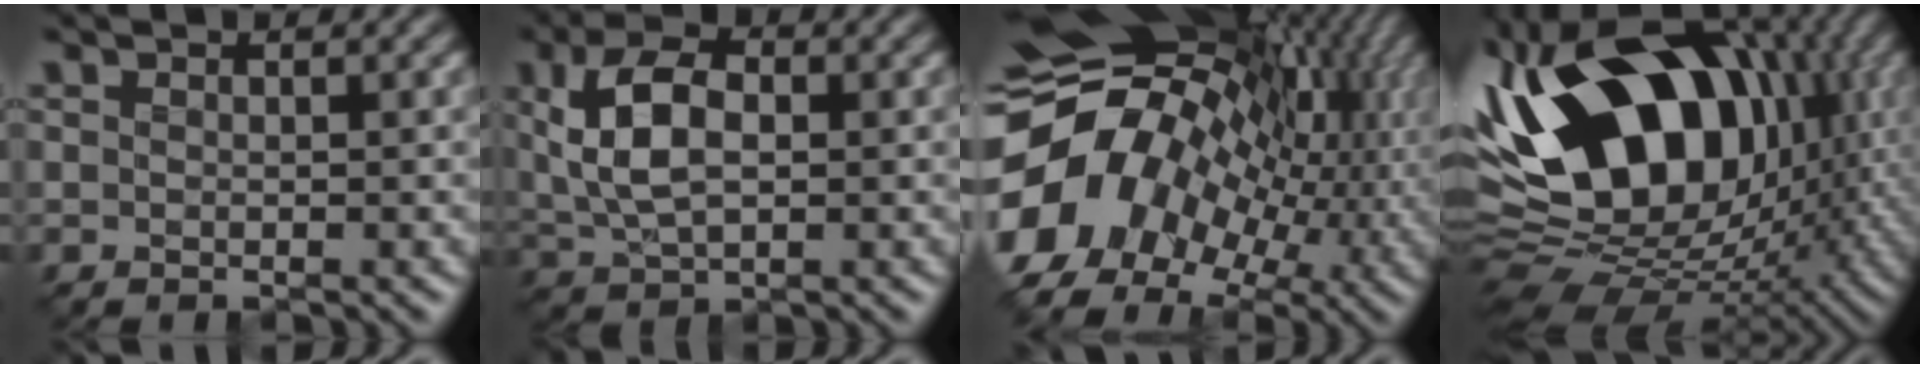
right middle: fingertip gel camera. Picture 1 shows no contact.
{"total": 6.0, "force": [0.5, 3.3, 5.0], "torque": [-0.096, 0.007, 0.003]}
{"total": 16.7, "force": [-2.3, 11.9, 11.4], "torque": [-0.226, -0.001, -0.042]}
{"total": 17.5, "force": [2.2, 11.7, 12.9], "torque": [-0.241, 0.036, 0.009]}